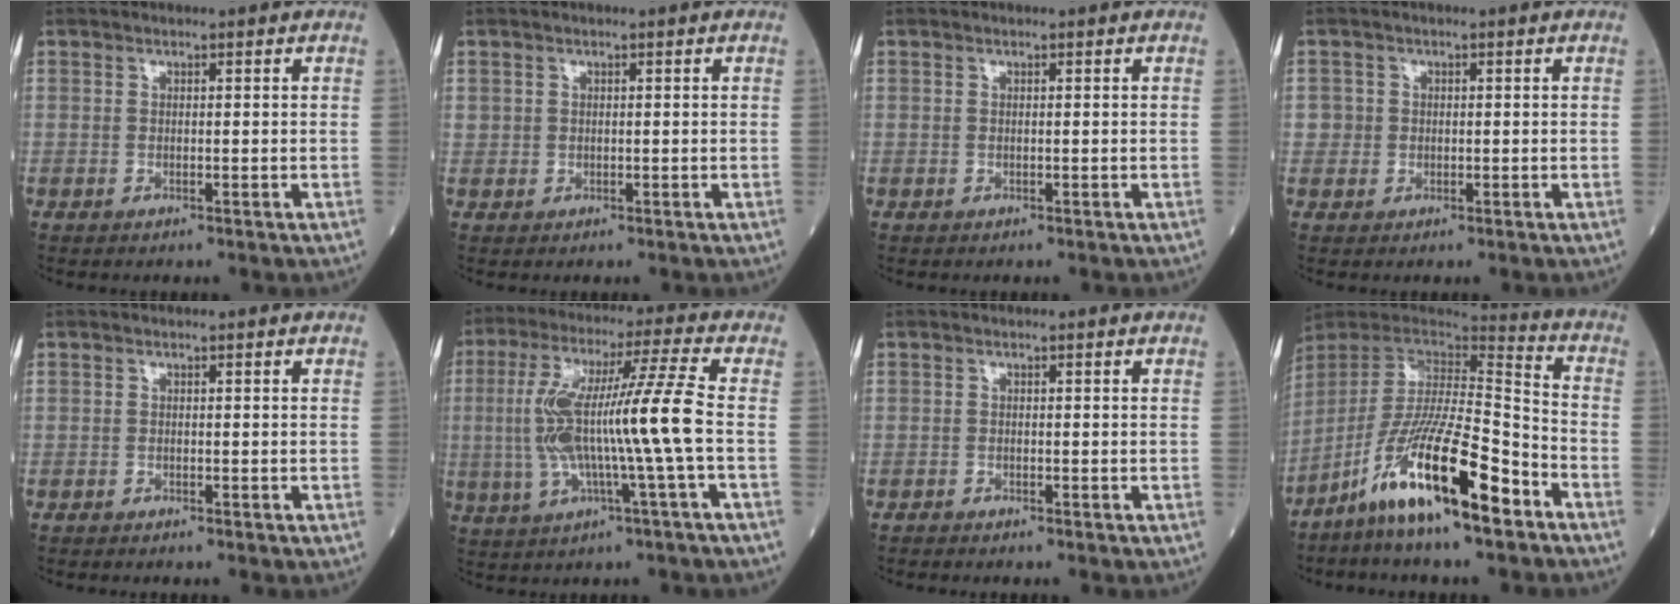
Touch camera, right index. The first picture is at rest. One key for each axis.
{"total": 0.8, "fx": 0.2, "fy": 0.8, "fz": 0.1, "tx": 0.007, "ty": 0.002, "tz": 0.001}
{"total": 0.0}
{"total": 1.9, "fx": 0.0, "fy": 1.9, "fz": 0.1, "tx": 0.009, "ty": 0.006, "tz": -0.003}
{"total": 0.7, "fx": -0.7, "fy": 0.0, "fz": 0.2, "tx": -0.002, "ty": -0.001, "tz": -0.012}
{"total": 13.7, "fx": -1.1, "fy": -0.8, "fz": 13.7, "tx": -0.270, "ty": 0.019, "tz": -0.023}
{"total": 1.0, "fx": -1.0, "fy": 0.0, "fz": 0.2, "tx": -0.004, "ty": -0.001, "tz": -0.018}
{"total": 17.5, "fx": -11.0, "fy": 1.8, "fz": 13.5, "tx": -0.277, "ty": -0.024, "tz": -0.207}